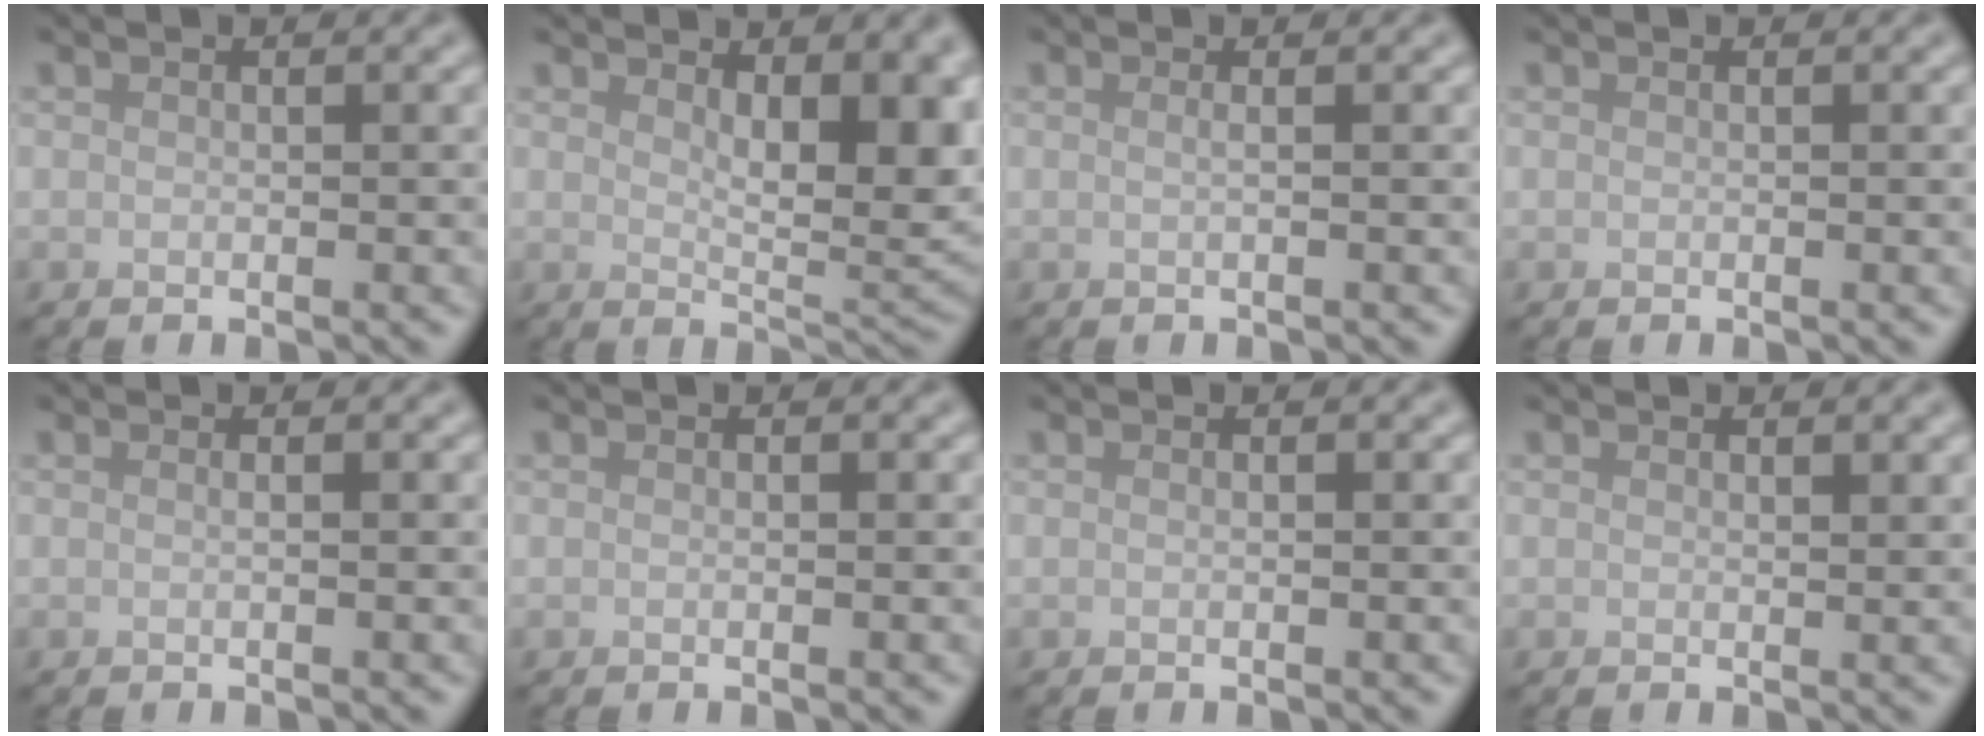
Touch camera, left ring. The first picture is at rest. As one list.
[{"total": 7.8, "force": [2.0, 3.5, 6.7], "torque": [-0.097, -0.008, 0.039]}, {"total": 1.0, "force": [0.1, 0.4, 0.9], "torque": [-0.010, -0.002, -0.008]}, {"total": 0.0}, {"total": 0.6, "force": [0.1, 0.2, 0.5], "torque": [-0.005, -0.001, -0.004]}, {"total": 0.0}, {"total": 0.0}, {"total": 0.6, "force": [0.5, 0.1, 0.3], "torque": [-0.002, -0.002, 0.009]}]